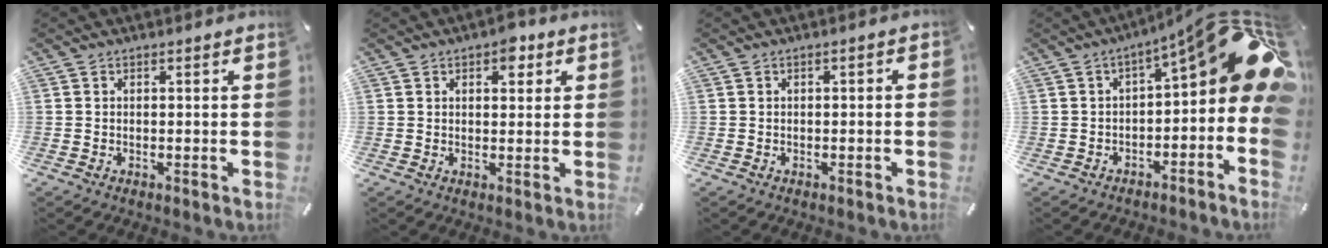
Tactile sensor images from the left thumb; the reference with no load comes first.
{"total": 4.1, "force": [2.3, 2.5, 2.3], "torque": [-0.011, -0.007, 0.032]}
{"total": 1.0, "force": [-0.6, 0.5, 0.7], "torque": [-0.012, 0.002, -0.011]}
{"total": 18.0, "force": [5.2, 6.3, 16.0], "torque": [-0.196, -0.037, 0.084]}